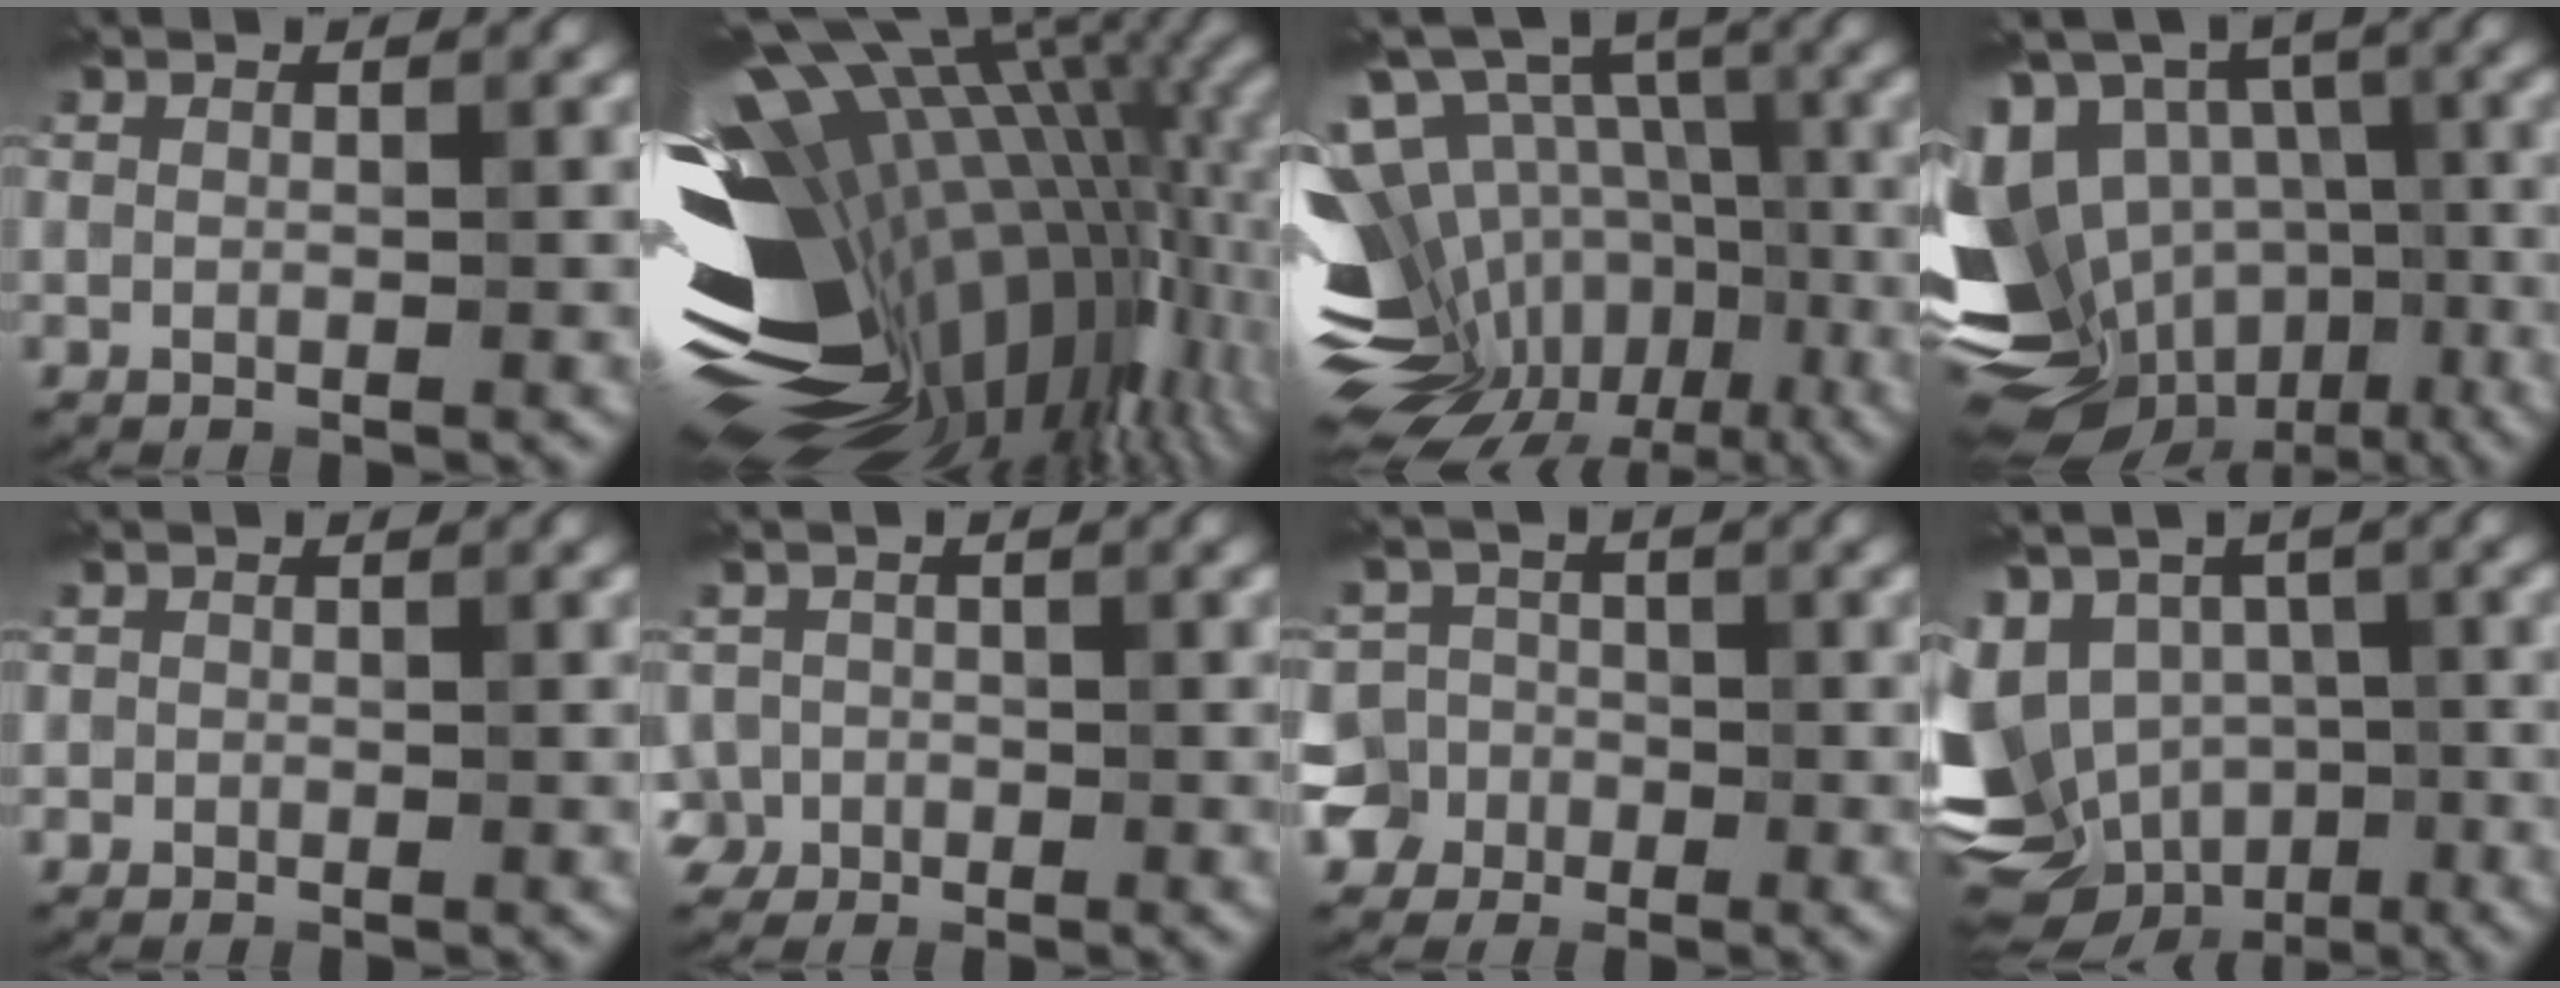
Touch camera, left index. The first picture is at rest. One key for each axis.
{"total": 20.1, "fx": -1.6, "fy": 11.6, "fz": 16.3, "tx": -0.273, "ty": 0.021, "tz": -0.012}
{"total": 13.8, "fx": -4.4, "fy": 9.7, "fz": 8.7, "tx": -0.172, "ty": 0.008, "tz": -0.049}
{"total": 13.8, "fx": -3.3, "fy": 10.1, "fz": 8.8, "tx": -0.197, "ty": -0.008, "tz": -0.040}
{"total": 0.6, "fx": -0.1, "fy": 0.6, "fz": -0.1, "tx": 0.006, "ty": -0.004, "tz": -0.006}
{"total": 2.7, "fx": -1.0, "fy": 2.4, "fz": 0.7, "tx": -0.006, "ty": 0.005, "tz": -0.019}
{"total": 8.3, "fx": -4.5, "fy": 6.9, "fz": 1.4, "tx": -0.025, "ty": -0.001, "tz": -0.109}
{"total": 13.6, "fx": -5.3, "fy": 10.5, "fz": 6.8, "tx": -0.155, "ty": -0.022, "tz": -0.059}